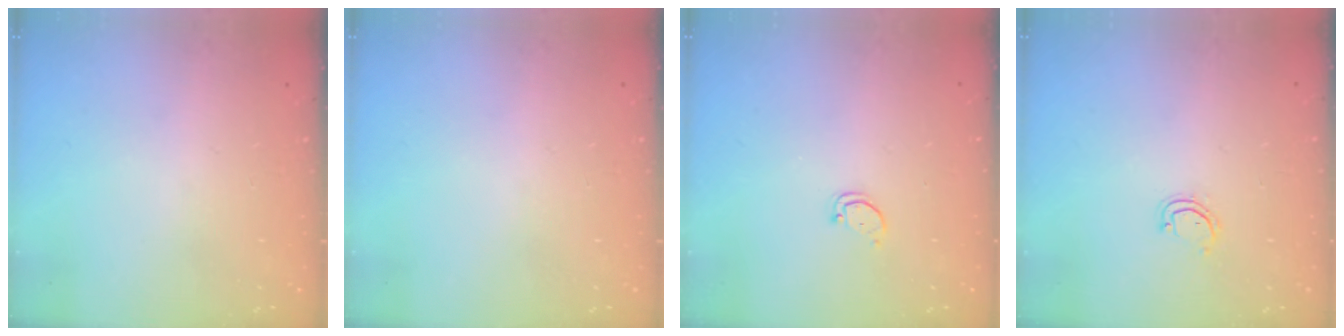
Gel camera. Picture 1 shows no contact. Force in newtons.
{"total": 0.0}
{"total": 1.8, "press": 1.8, "slide": 0.1}
{"total": 3.4, "press": 3.4, "slide": 0.2}